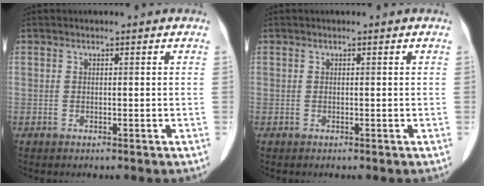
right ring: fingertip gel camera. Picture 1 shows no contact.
{"total": 0.0}